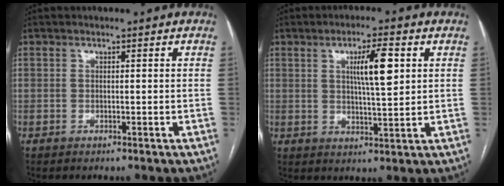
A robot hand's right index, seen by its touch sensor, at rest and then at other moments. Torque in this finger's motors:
{"motor_torque": [0.26, 0.00, 0.24, 0.05]}